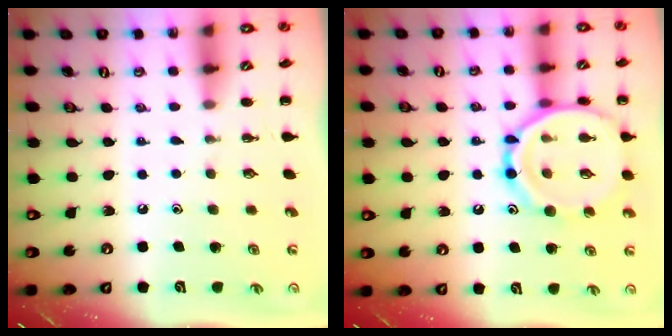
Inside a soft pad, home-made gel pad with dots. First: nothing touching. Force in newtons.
{"total": 16.6, "press": 16.5, "slide": 1.5}